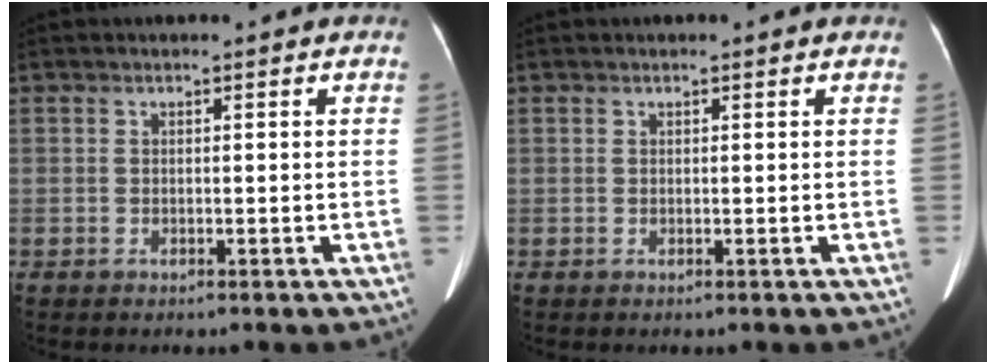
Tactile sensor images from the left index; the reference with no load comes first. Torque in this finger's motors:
{"motor_torque": [-0.05, -0.09, -0.09, -0.03]}